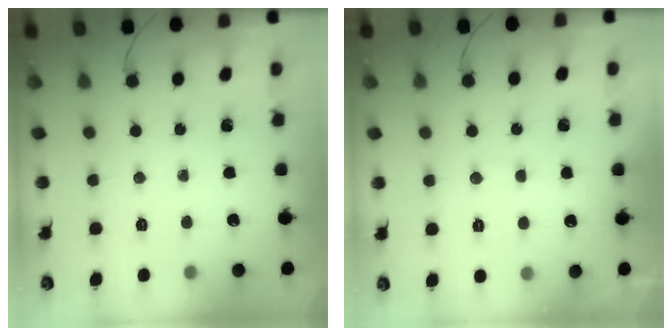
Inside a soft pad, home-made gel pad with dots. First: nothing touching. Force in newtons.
{"total": 6.3, "press": 6.3, "slide": 1.1}